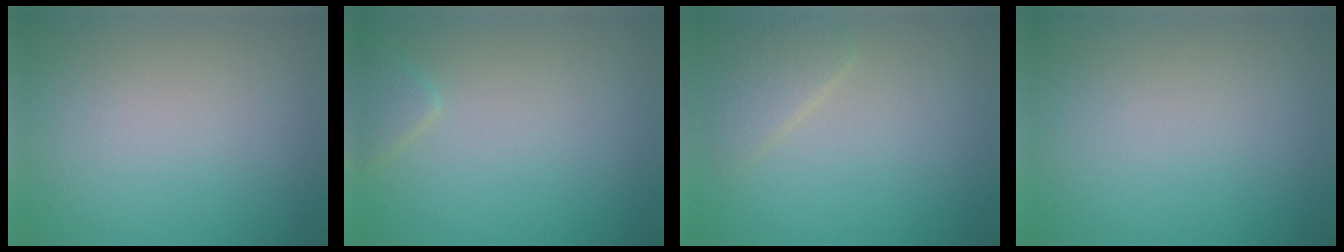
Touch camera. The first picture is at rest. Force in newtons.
{"total": 1.3, "press": 1.3, "slide": 0.1}
{"total": 2.0, "press": 2.0, "slide": 0.1}
{"total": 0.0}